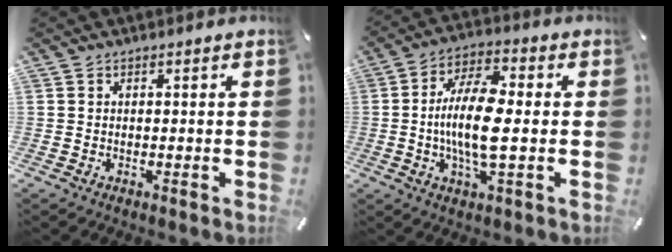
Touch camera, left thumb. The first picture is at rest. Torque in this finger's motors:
{"motor_torque": [0.85, 0.96, 1.37, -0.19, 0.65]}